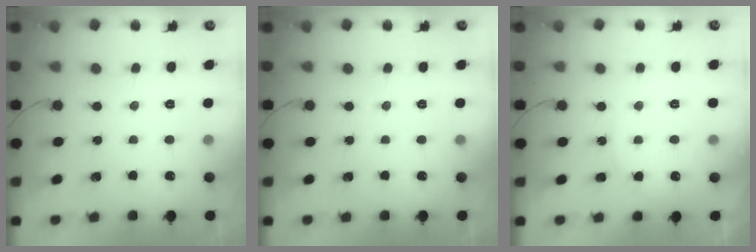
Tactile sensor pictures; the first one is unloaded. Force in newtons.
{"total": 0.0}
{"total": 3.9, "press": 3.9, "slide": 0.3}